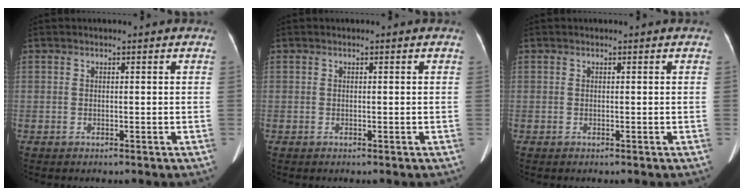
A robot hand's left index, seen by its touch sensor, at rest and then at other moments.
{"total": 0.0}
{"total": 0.0}